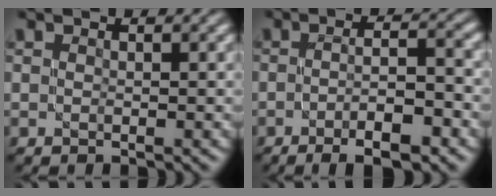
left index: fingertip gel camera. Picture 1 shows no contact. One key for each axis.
{"total": 6.3, "fx": -2.7, "fy": 1.4, "fz": 5.5, "tx": -0.080, "ty": 0.002, "tz": -0.038}